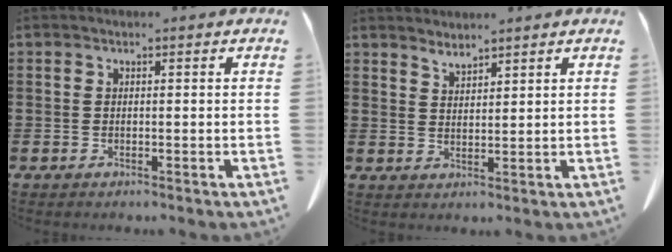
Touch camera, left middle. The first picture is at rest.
{"total": 2.4, "force": [2.4, 0.1, 0.0], "torque": [-0.006, -0.006, 0.046]}